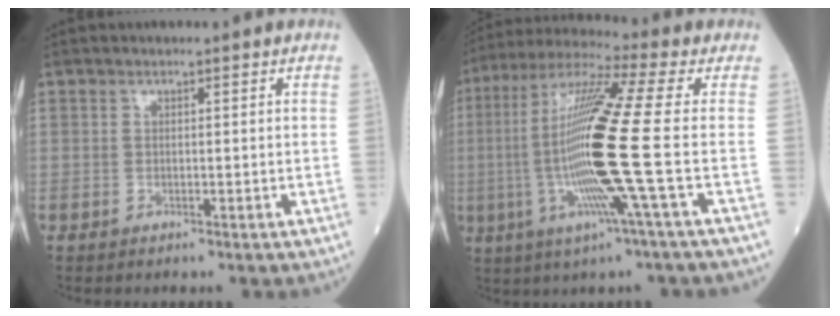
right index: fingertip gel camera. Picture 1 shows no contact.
{"total": 17.9, "force": [-2.6, -1.2, 17.7], "torque": [-0.362, -0.009, -0.064]}